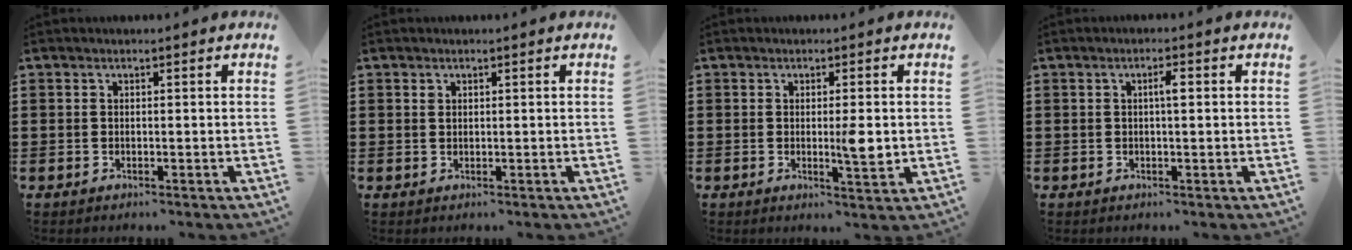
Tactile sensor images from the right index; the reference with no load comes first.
{"total": 0.7, "force": [0.3, 0.5, 0.3], "torque": [-0.009, 0.003, 0.007]}
{"total": 4.0, "force": [0.0, 0.7, 3.9], "torque": [-0.061, -0.005, -0.003]}
{"total": 1.9, "force": [0.3, 0.4, 1.8], "torque": [-0.036, 0.003, 0.002]}